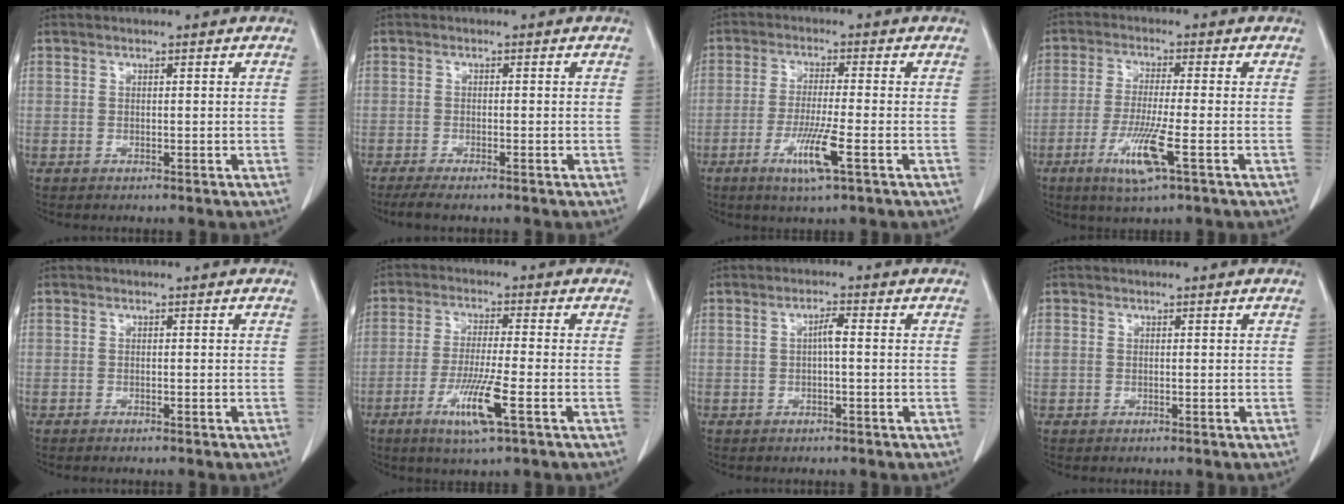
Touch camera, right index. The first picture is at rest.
{"total": 4.0, "force": [-3.3, 0.2, 2.2], "torque": [-0.034, -0.008, -0.050]}
{"total": 6.9, "force": [-2.9, -0.2, 6.2], "torque": [-0.120, -0.016, -0.051]}
{"total": 7.7, "force": [-3.1, 0.0, 7.0], "torque": [-0.138, -0.020, -0.056]}
{"total": 0.9, "force": [-0.8, 0.0, 0.5], "torque": [-0.011, -0.002, -0.009]}
{"total": 8.1, "force": [-3.4, -0.1, 7.3], "torque": [-0.141, -0.018, -0.060]}
{"total": 2.0, "force": [-0.1, 0.2, 2.0], "torque": [-0.035, 0.004, -0.001]}
{"total": 1.0, "force": [0.2, 0.9, 0.4], "torque": [-0.007, 0.014, 0.006]}